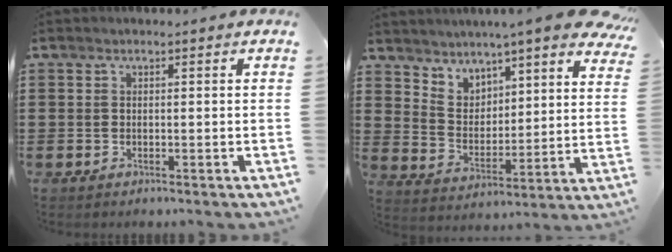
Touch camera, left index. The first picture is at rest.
{"total": 5.8, "force": [5.5, 1.3, 1.2], "torque": [-0.054, -0.034, 0.096]}